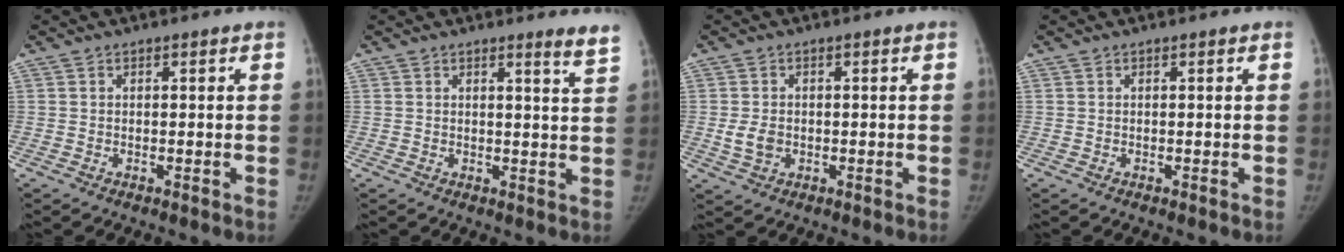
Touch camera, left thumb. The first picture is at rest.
{"total": 3.6, "force": [3.0, -0.3, 1.9], "torque": [-0.024, -0.029, 0.029]}
{"total": 3.5, "force": [-0.4, 2.7, 2.1], "torque": [-0.033, -0.001, -0.003]}
{"total": 0.0}